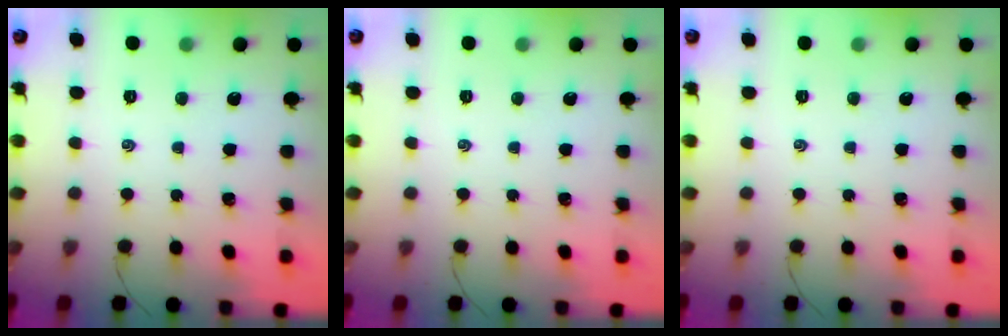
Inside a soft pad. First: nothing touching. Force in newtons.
{"total": 0.0}
{"total": 0.0}